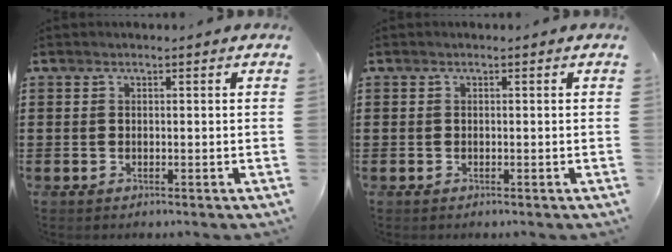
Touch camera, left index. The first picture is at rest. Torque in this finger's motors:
{"motor_torque": [0.00, 0.00, 0.00, 0.00]}